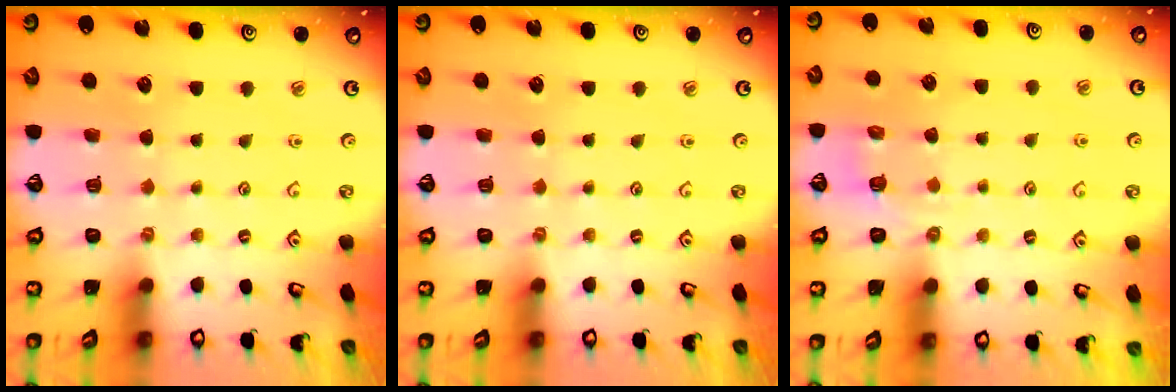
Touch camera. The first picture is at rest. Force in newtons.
{"total": 0.0}
{"total": 2.1, "press": 1.0, "slide": 1.9}